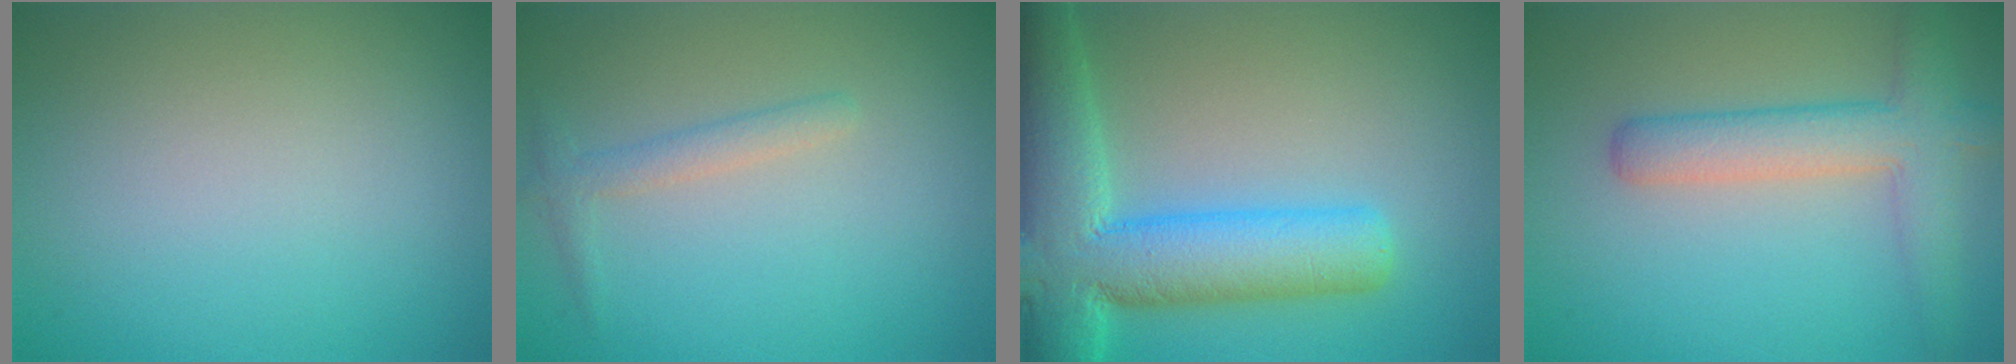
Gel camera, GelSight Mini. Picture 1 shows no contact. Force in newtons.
{"total": 1.6, "press": 1.6, "slide": 0.1}
{"total": 10.3, "press": 10.3, "slide": 0.5}
{"total": 4.6, "press": 4.6, "slide": 0.2}